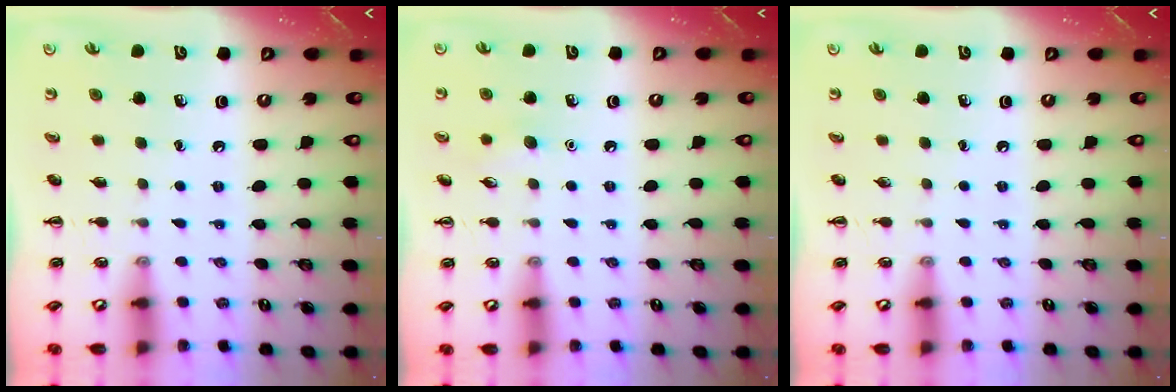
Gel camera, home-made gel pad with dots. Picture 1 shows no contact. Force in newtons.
{"total": 4.9, "press": 4.8, "slide": 1.3}
{"total": 0.0}